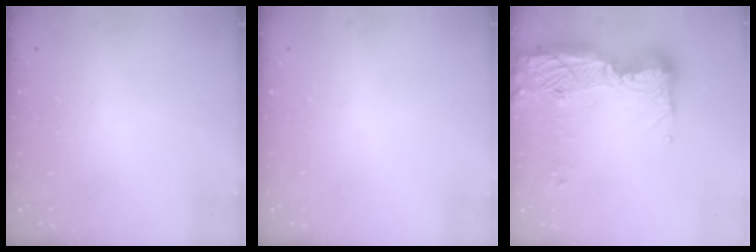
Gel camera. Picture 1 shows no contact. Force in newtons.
{"total": 0.0}
{"total": 21.5, "press": 20.4, "slide": 6.7}